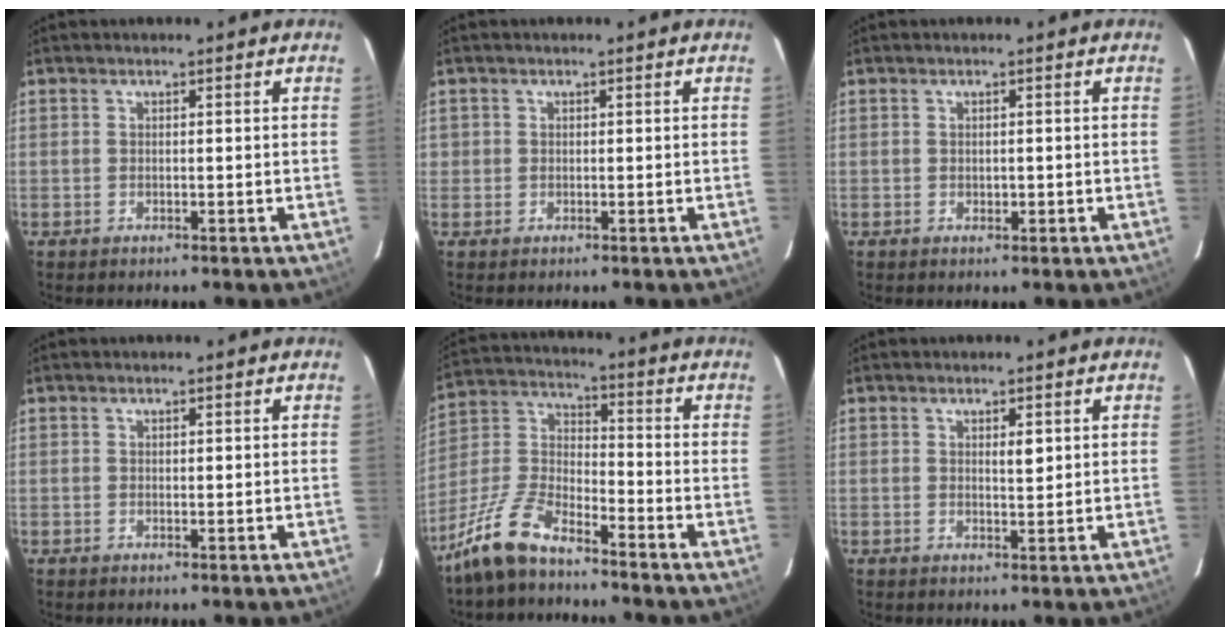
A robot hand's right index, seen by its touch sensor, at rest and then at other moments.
{"total": 0.9, "force": [0.1, 0.9, 0.1], "torque": [0.006, 0.003, -0.001]}
{"total": 1.0, "force": [-0.2, 0.6, 0.8], "torque": [-0.012, -0.001, 0.000]}
{"total": 0.0}
{"total": 10.1, "force": [-8.2, 2.7, 5.2], "torque": [-0.128, 0.005, -0.165]}
{"total": 1.8, "force": [0.7, 0.5, 1.5], "torque": [-0.024, -0.003, 0.011]}